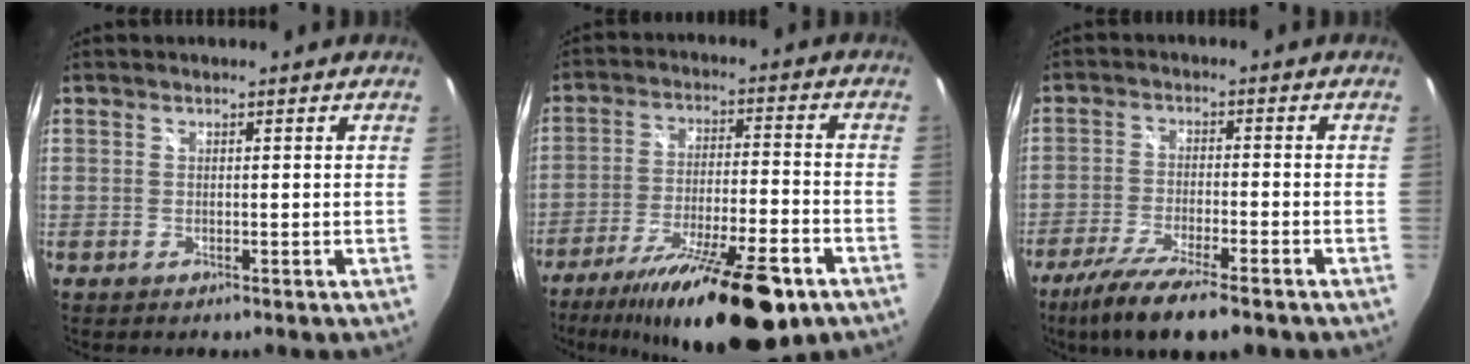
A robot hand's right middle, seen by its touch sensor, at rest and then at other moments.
{"total": 21.6, "force": [-15.0, 5.0, 14.8], "torque": [-0.256, -0.030, -0.229]}
{"total": 13.0, "force": [-9.7, 2.5, 8.3], "torque": [-0.176, -0.040, -0.169]}